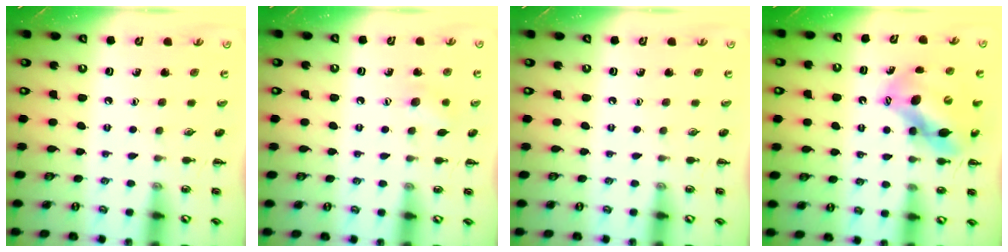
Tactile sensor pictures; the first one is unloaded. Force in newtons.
{"total": 6.2, "press": 6.1, "slide": 1.1}
{"total": 0.0}
{"total": 12.8, "press": 12.3, "slide": 3.3}